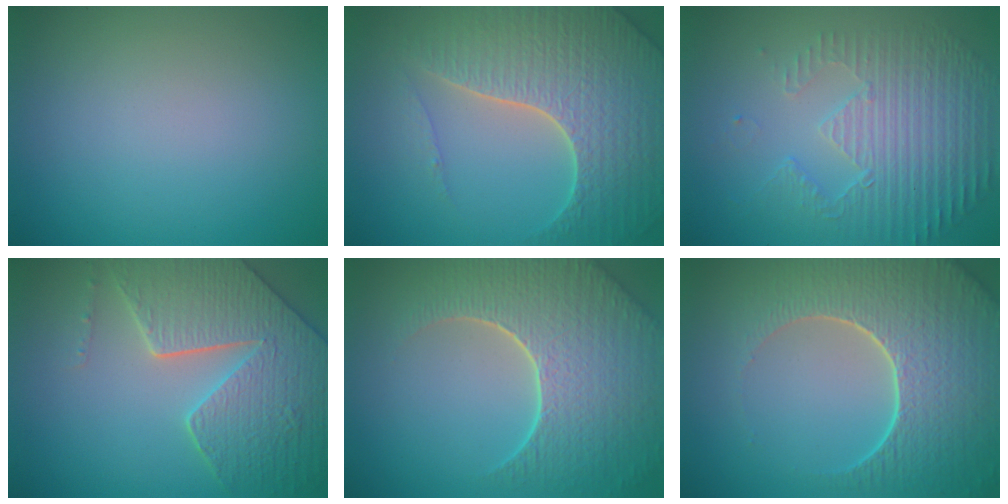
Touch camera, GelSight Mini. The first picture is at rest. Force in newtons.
{"total": 7.0, "press": 6.8, "slide": 1.9}
{"total": 5.2, "press": 3.6, "slide": 3.7}
{"total": 7.7, "press": 6.1, "slide": 4.6}
{"total": 8.8, "press": 6.1, "slide": 6.4}
{"total": 8.4, "press": 6.4, "slide": 5.4}